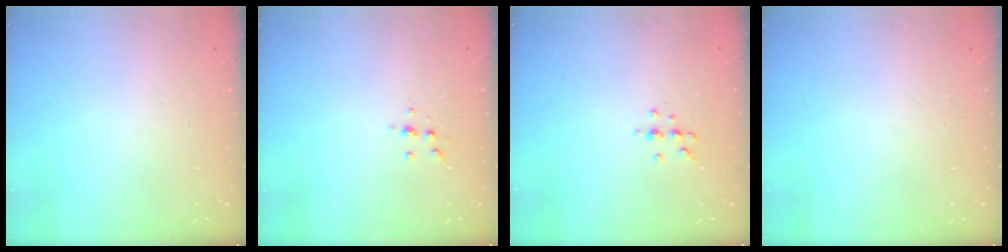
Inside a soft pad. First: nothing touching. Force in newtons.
{"total": 4.4, "press": 4.4, "slide": 0.7}
{"total": 4.7, "press": 4.6, "slide": 1.1}
{"total": 0.0}